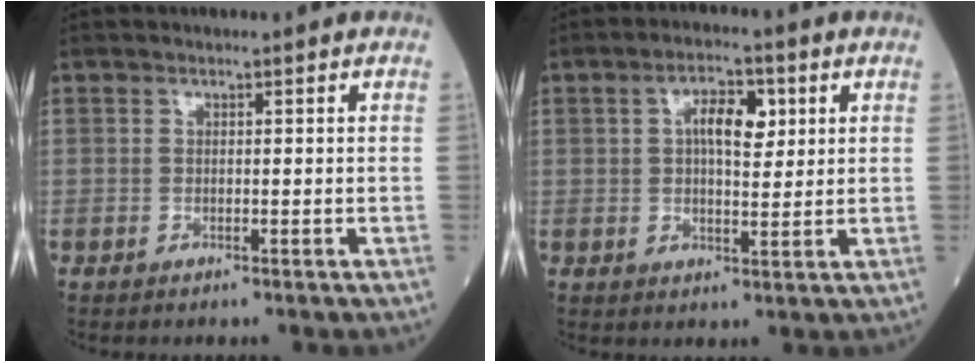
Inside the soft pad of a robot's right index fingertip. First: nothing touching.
{"total": 6.1, "force": [1.8, 2.6, 5.2], "torque": [-0.087, 0.012, 0.030]}